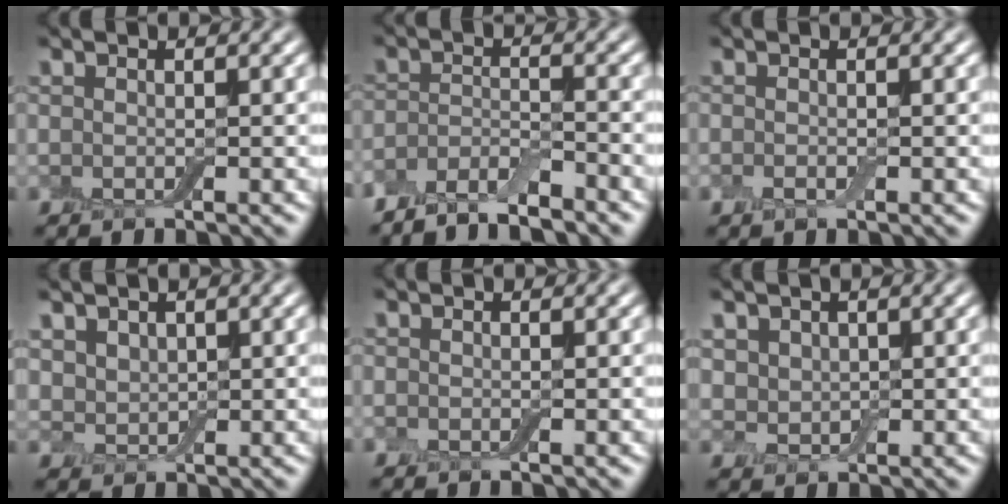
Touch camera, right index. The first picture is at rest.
{"total": 4.2, "force": [-3.7, 0.9, 1.7], "torque": [-0.037, -0.001, -0.072]}
{"total": 0.6, "force": [-0.1, 0.3, 0.5], "torque": [-0.011, 0.002, -0.004]}
{"total": 2.0, "force": [1.2, 1.5, 0.6], "torque": [-0.015, 0.003, 0.020]}
{"total": 0.0}
{"total": 2.4, "force": [1.2, 2.0, 0.8], "torque": [-0.021, 0.005, 0.017]}